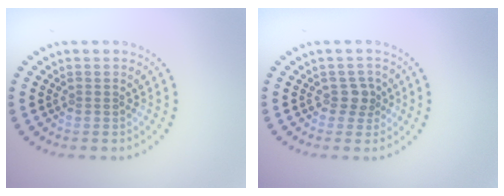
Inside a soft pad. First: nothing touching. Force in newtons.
{"total": 1.6, "press": 1.3, "slide": 1.0}